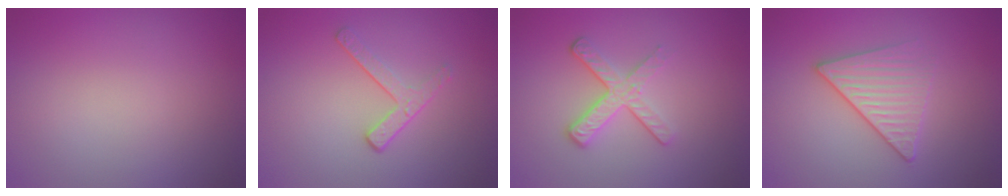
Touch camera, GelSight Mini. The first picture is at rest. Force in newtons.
{"total": 2.0, "press": 1.4, "slide": 1.5}
{"total": 3.7, "press": 2.5, "slide": 2.7}
{"total": 3.3, "press": 3.0, "slide": 1.3}